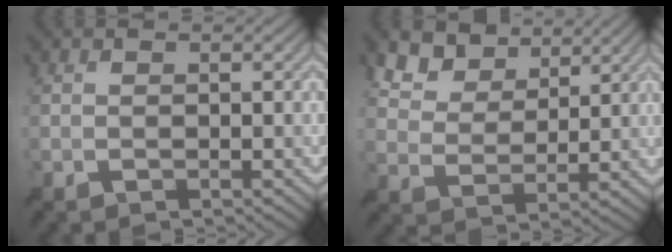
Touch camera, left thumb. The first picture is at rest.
{"total": 7.2, "force": [5.3, 3.6, 3.3], "torque": [-0.085, 0.005, 0.104]}